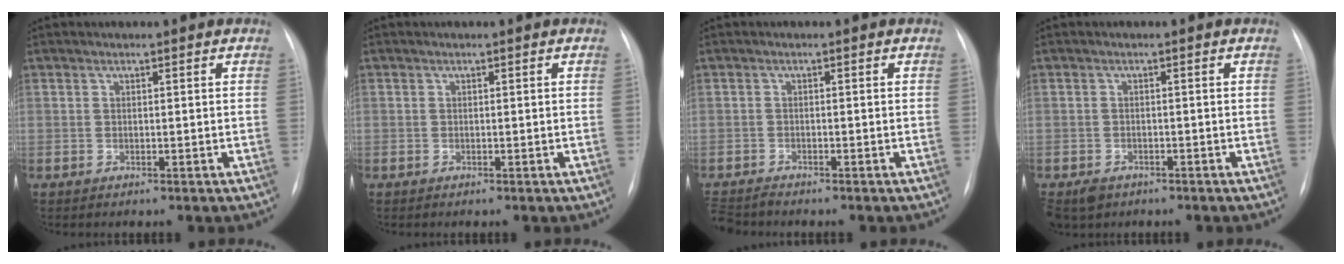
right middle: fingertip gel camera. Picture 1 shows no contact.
{"total": 0.0}
{"total": 3.1, "force": [-3.1, 0.0, 0.7], "torque": [-0.011, -0.013, -0.057]}
{"total": 3.9, "force": [-2.6, 2.7, 1.1], "torque": [-0.019, 0.000, -0.038]}